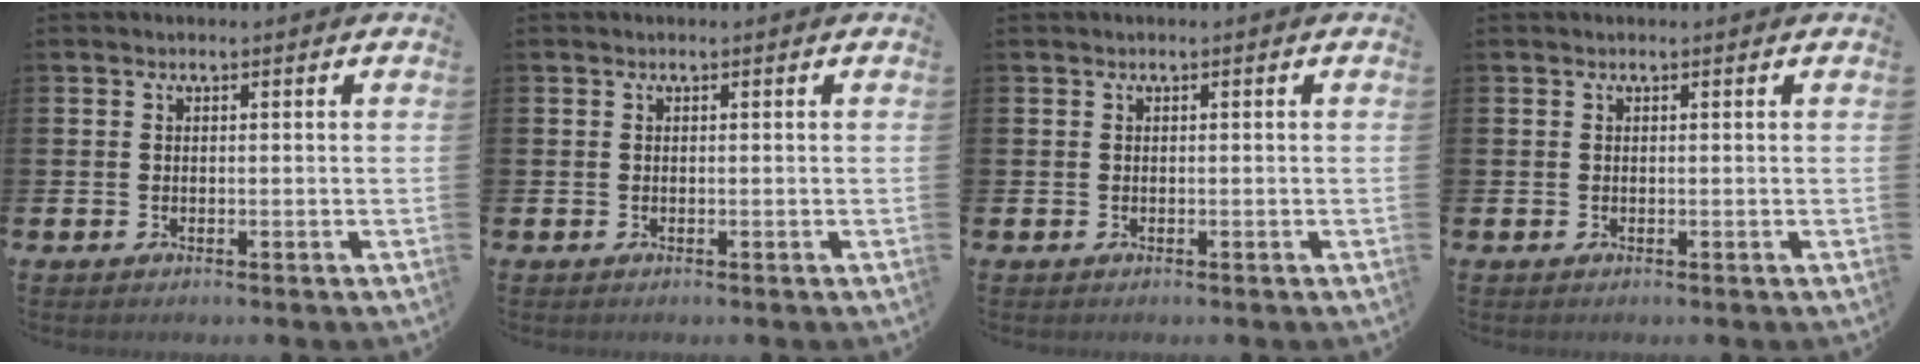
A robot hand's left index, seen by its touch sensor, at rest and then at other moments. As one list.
[{"total": 0.0}, {"total": 0.0}, {"total": 0.0}]